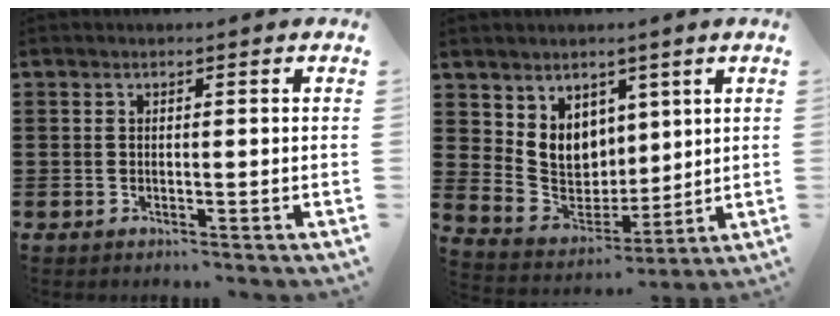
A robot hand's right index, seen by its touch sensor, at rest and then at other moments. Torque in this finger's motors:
{"motor_torque": [0.01, 0.82, 0.04, 0.00]}